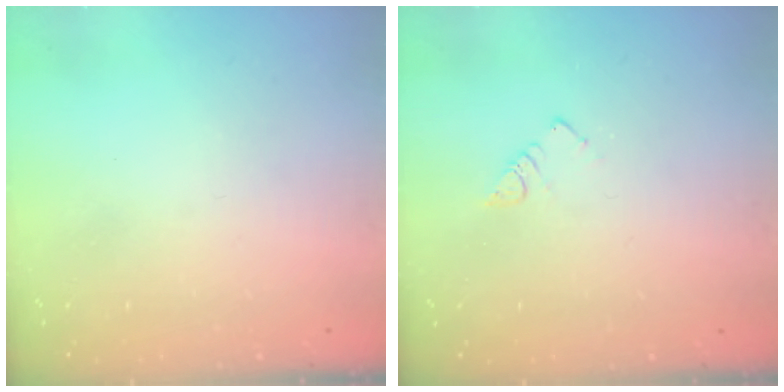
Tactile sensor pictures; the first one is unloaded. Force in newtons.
{"total": 3.4, "press": 3.4, "slide": 0.5}